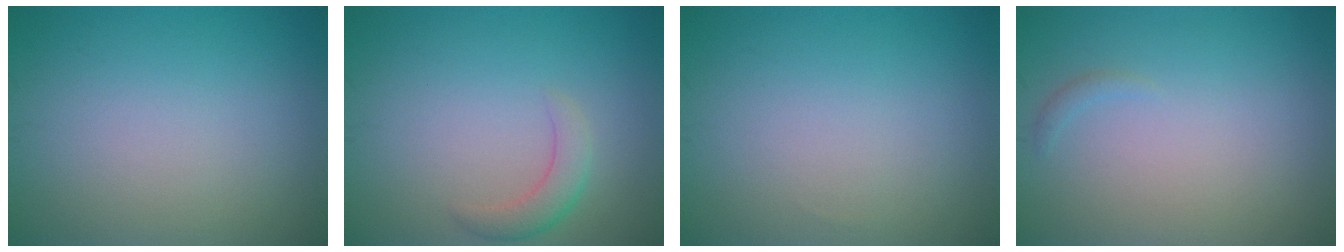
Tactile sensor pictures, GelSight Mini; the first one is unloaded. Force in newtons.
{"total": 2.2, "press": 2.1, "slide": 0.2}
{"total": 0.0}
{"total": 0.6, "press": 0.6, "slide": 0.1}